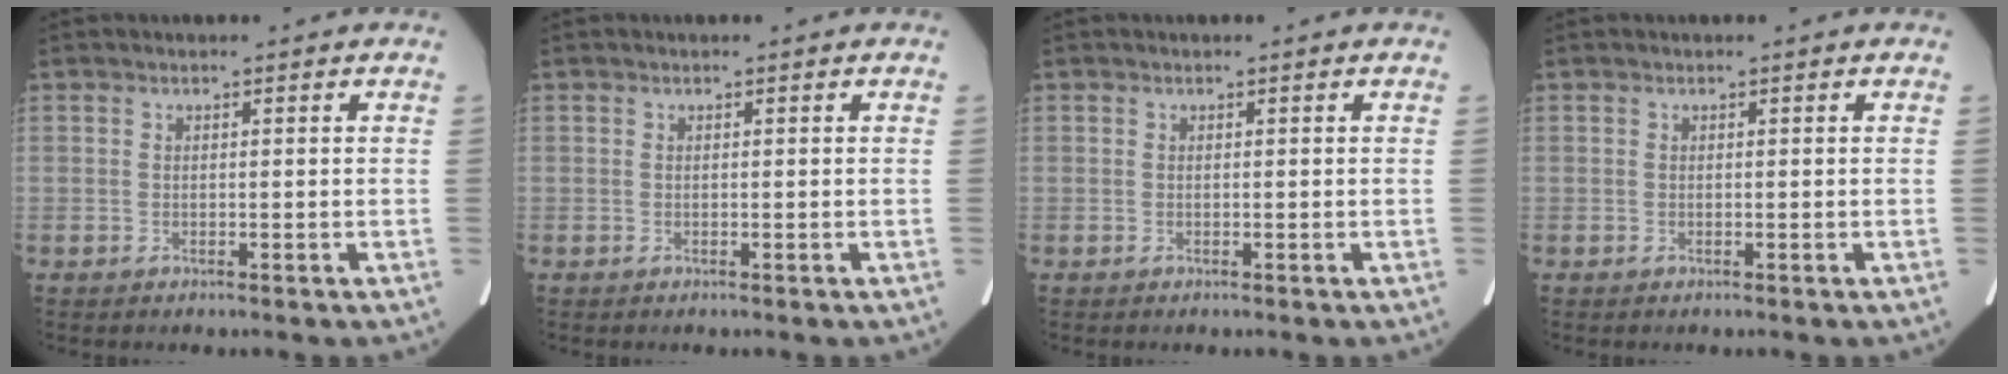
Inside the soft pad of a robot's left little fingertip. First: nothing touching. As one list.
[{"total": 0.0}, {"total": 0.0}, {"total": 0.0}]